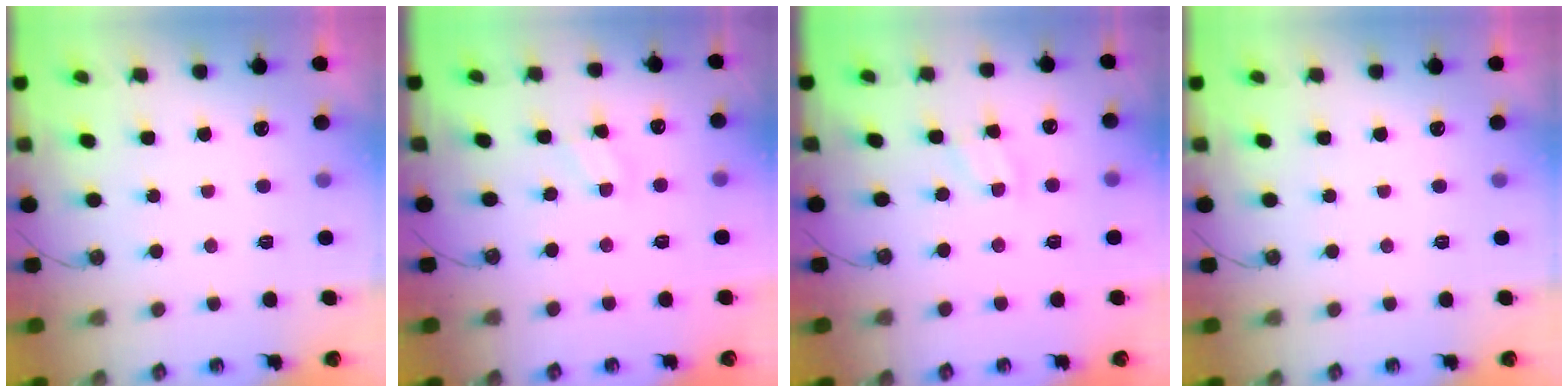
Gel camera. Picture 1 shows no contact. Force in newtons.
{"total": 2.4, "press": 2.4, "slide": 0.4}
{"total": 3.6, "press": 3.6, "slide": 0.5}
{"total": 0.0}